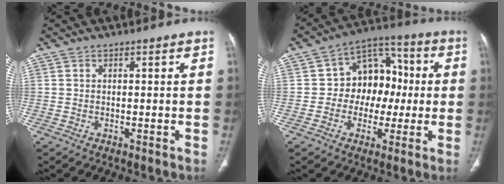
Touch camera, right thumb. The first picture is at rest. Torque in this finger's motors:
{"motor_torque": [0.18, 0.18, -0.04, 0.02, 0.06]}